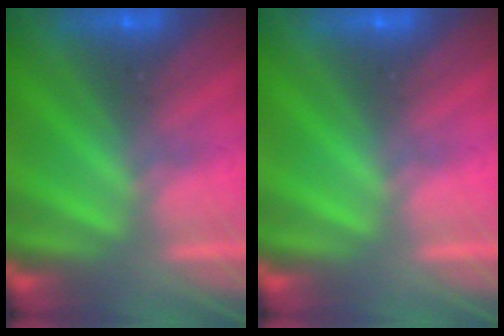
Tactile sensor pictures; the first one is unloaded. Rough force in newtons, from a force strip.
{"total": 0.0}